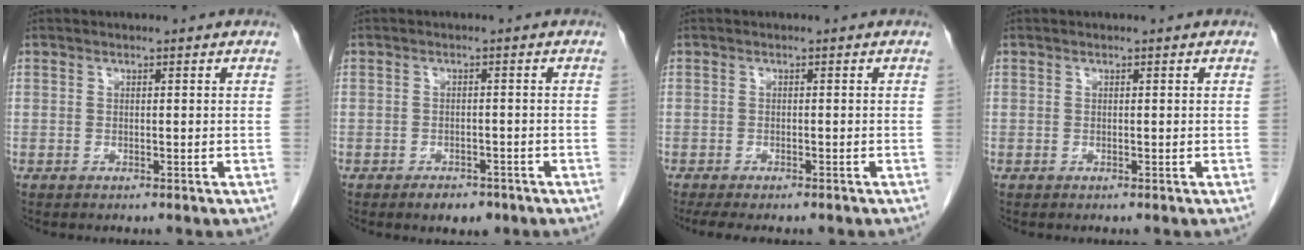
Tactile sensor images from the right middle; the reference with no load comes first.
{"total": 3.0, "force": [-2.1, 1.6, 1.4], "torque": [-0.020, 0.002, -0.021]}
{"total": 6.3, "force": [-5.1, 1.7, 3.2], "torque": [-0.040, -0.009, -0.072]}
{"total": 0.0}